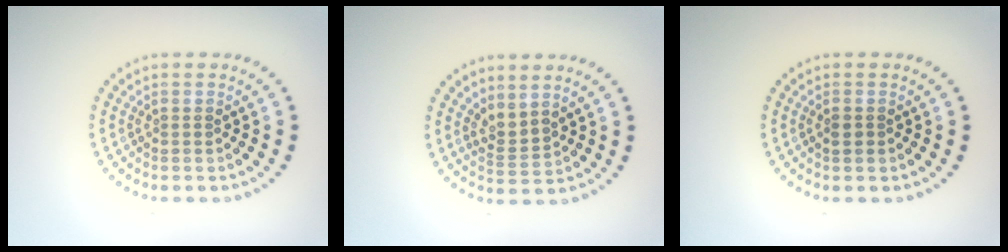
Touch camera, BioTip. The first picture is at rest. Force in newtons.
{"total": 2.1, "press": 1.4, "slide": 1.5}
{"total": 0.9, "press": 0.8, "slide": 0.3}